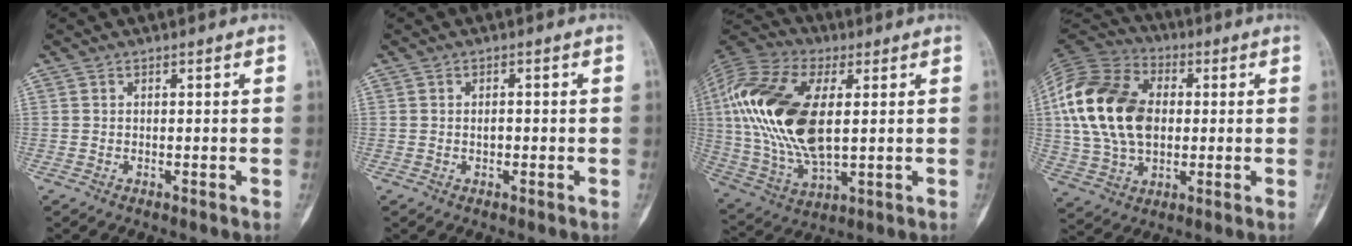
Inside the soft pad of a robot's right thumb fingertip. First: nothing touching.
{"total": 1.3, "force": [-0.2, 0.8, 1.0], "torque": [-0.011, 0.003, -0.003]}
{"total": 24.4, "force": [3.2, 12.4, 20.8], "torque": [-0.446, -0.010, 0.055]}
{"total": 21.1, "force": [1.8, 14.1, 15.6], "torque": [-0.305, 0.008, 0.032]}